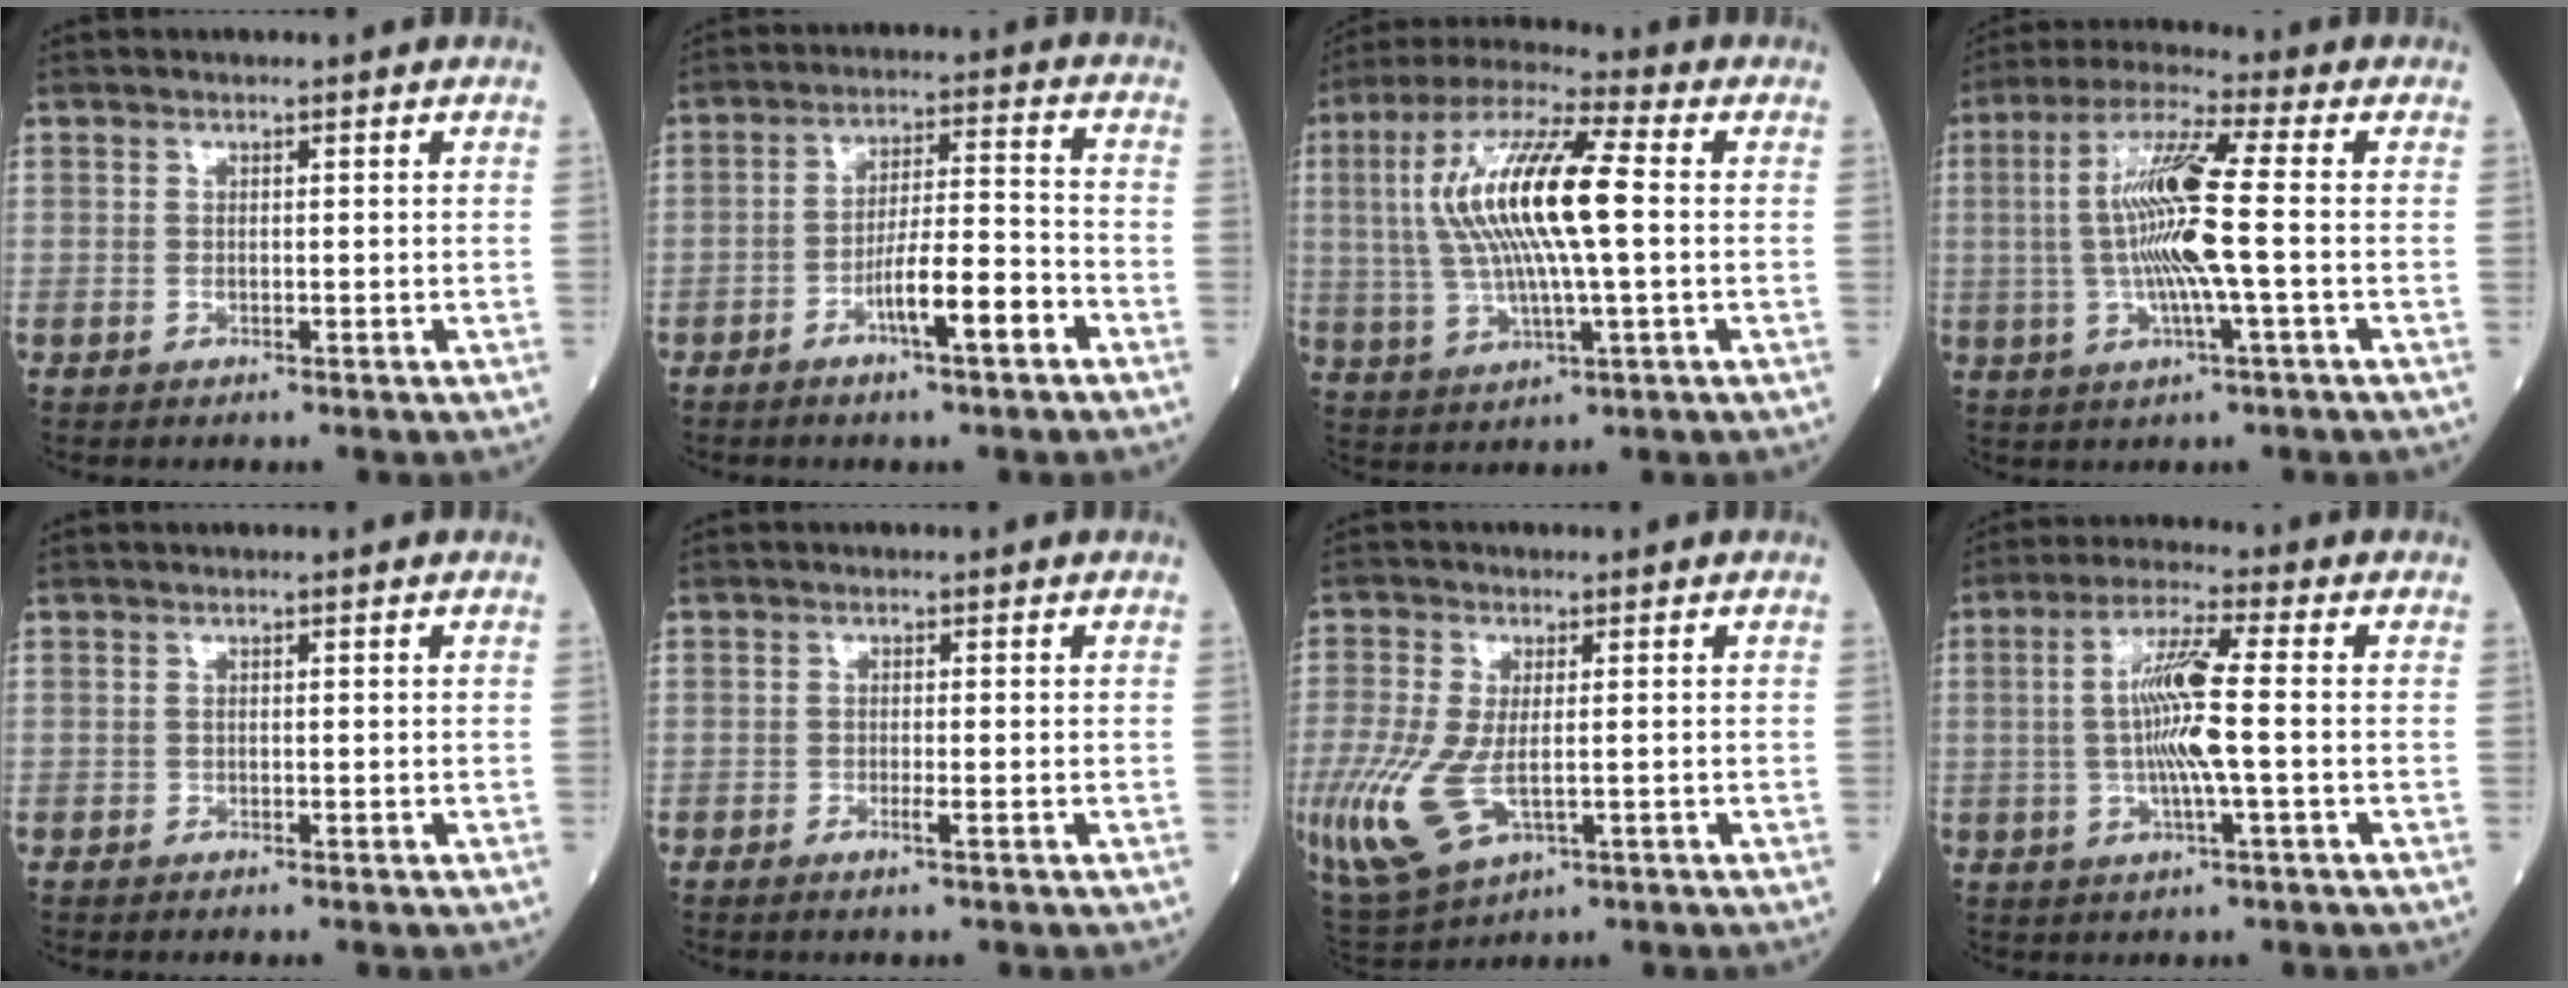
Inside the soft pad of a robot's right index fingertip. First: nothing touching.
{"total": 8.7, "force": [-4.2, 0.8, 7.5], "torque": [-0.132, 0.007, -0.071]}
{"total": 15.9, "force": [1.3, 2.4, 15.6], "torque": [-0.319, 0.017, 0.022]}
{"total": 12.5, "force": [-0.3, 0.5, 12.5], "torque": [-0.250, 0.008, -0.011]}
{"total": 0.0}
{"total": 1.3, "force": [-0.6, -0.1, 1.2], "torque": [-0.023, -0.003, -0.011]}
{"total": 13.2, "force": [-3.3, 6.3, 11.2], "torque": [-0.269, -0.035, -0.046]}
{"total": 9.1, "force": [-0.2, 0.2, 9.1], "torque": [-0.175, 0.004, -0.012]}